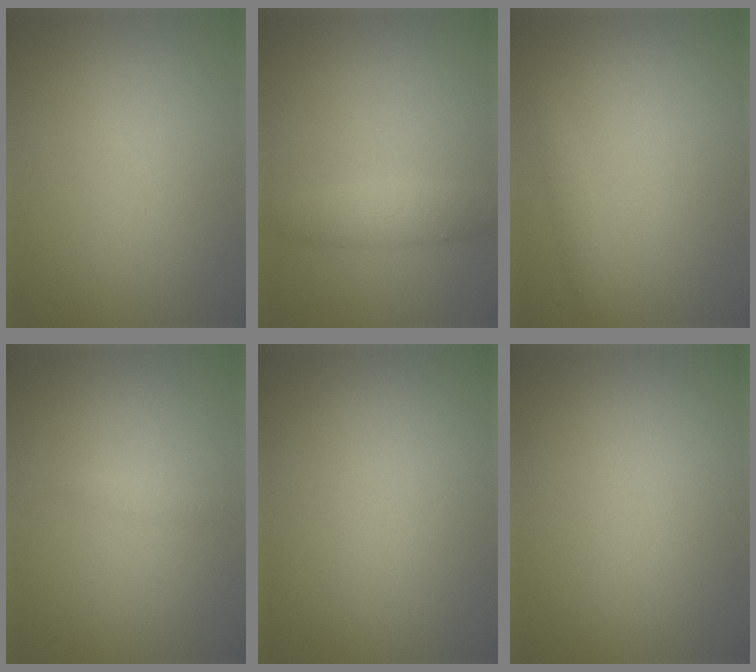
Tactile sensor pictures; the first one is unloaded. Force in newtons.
{"total": 2.4, "press": 2.4, "slide": 0.2}
{"total": 0.9, "press": 0.9, "slide": 0.0}
{"total": 0.6, "press": 0.6, "slide": 0.0}
{"total": 0.0}
{"total": 0.0}